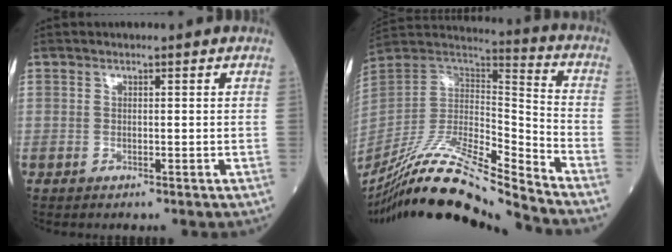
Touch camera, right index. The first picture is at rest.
{"total": 20.0, "force": [-17.4, -0.3, 9.8], "torque": [-0.205, 0.007, -0.324]}